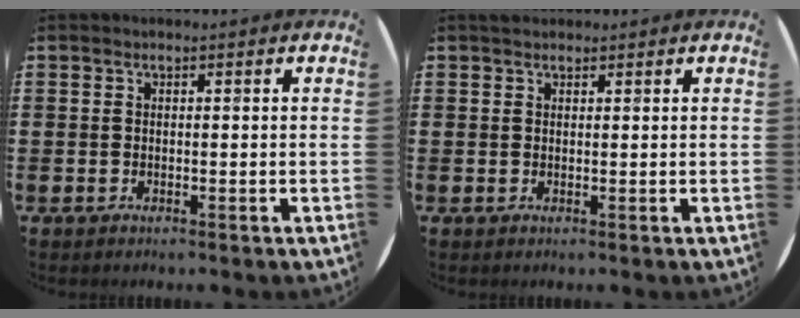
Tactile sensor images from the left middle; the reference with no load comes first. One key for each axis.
{"total": 0.8, "fx": 0.8, "fy": 0.3, "fz": 0.1, "tx": 0.005, "ty": -0.001, "tz": 0.013}